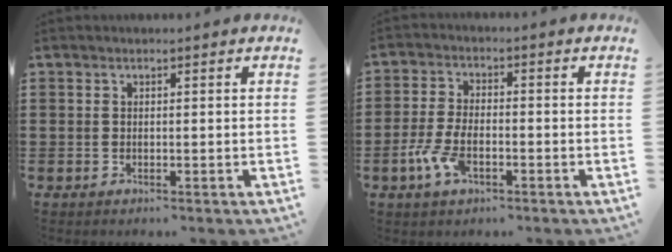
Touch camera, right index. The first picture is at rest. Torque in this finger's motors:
{"motor_torque": [2.14, 0.00, 0.24, 0.11]}